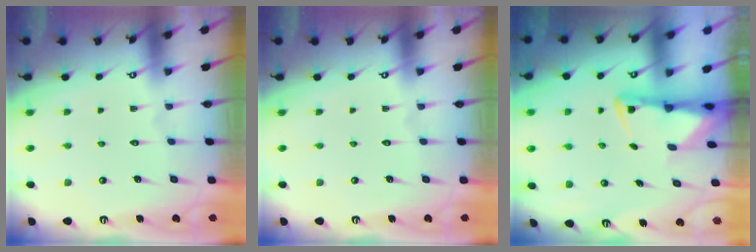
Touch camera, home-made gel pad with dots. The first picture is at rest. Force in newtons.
{"total": 0.0}
{"total": 3.6, "press": 3.5, "slide": 0.7}